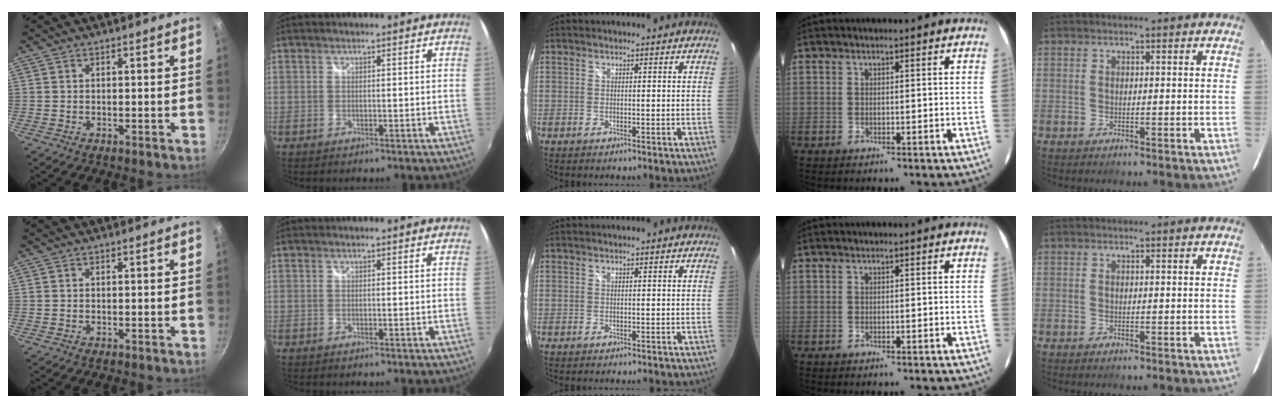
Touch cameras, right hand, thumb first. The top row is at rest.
{}